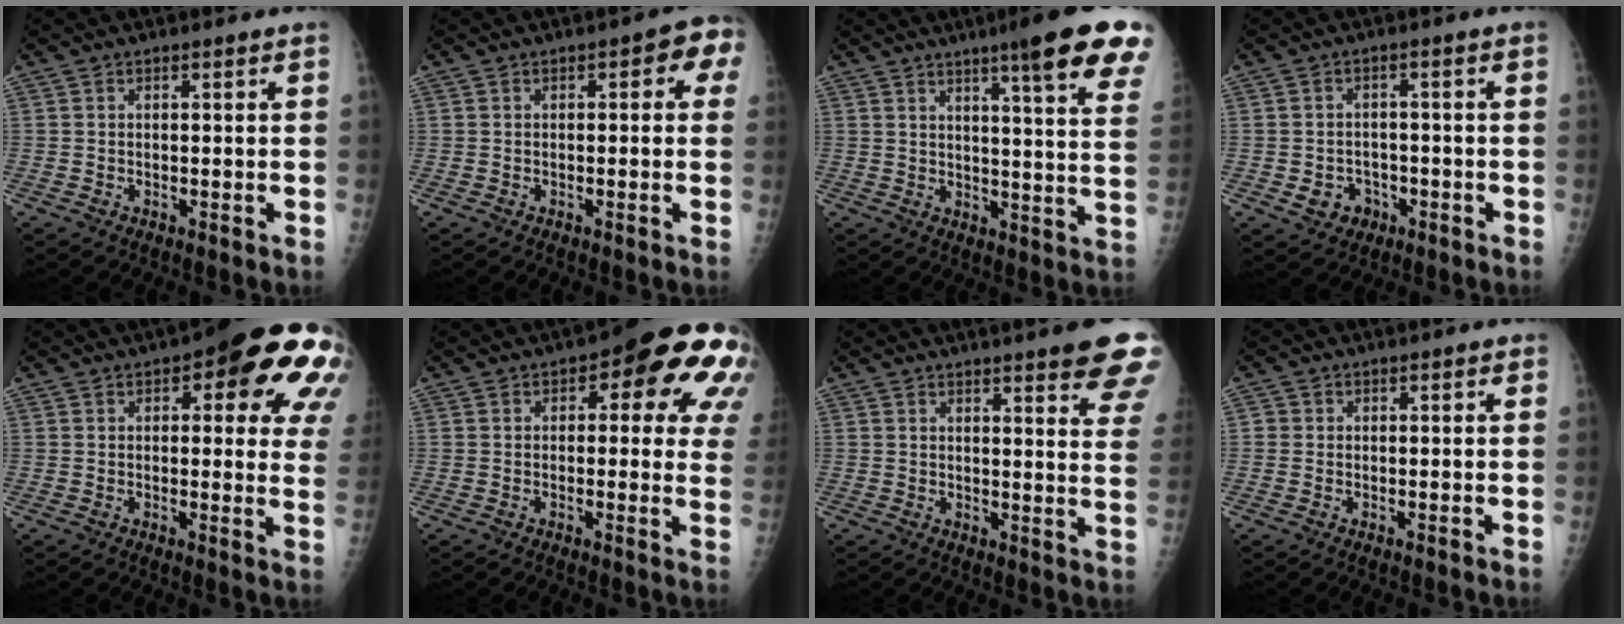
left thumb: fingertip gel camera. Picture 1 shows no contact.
{"total": 4.5, "force": [0.7, 2.5, 3.7], "torque": [-0.015, 0.015, -0.003]}
{"total": 17.6, "force": [11.2, 1.5, 13.6], "torque": [-0.158, -0.043, 0.130]}
{"total": 4.6, "force": [-1.8, 4.0, 1.5], "torque": [-0.003, 0.012, -0.020]}
{"total": 19.5, "force": [7.7, 7.2, 16.4], "torque": [-0.161, -0.012, 0.084]}
{"total": 16.3, "force": [5.1, 7.1, 13.8], "torque": [-0.110, -0.002, 0.046]}
{"total": 14.6, "force": [10.1, 2.6, 10.3], "torque": [-0.101, -0.043, 0.108]}
{"total": 1.5, "force": [0.1, 1.4, 0.3], "torque": [0.007, 0.004, -0.003]}